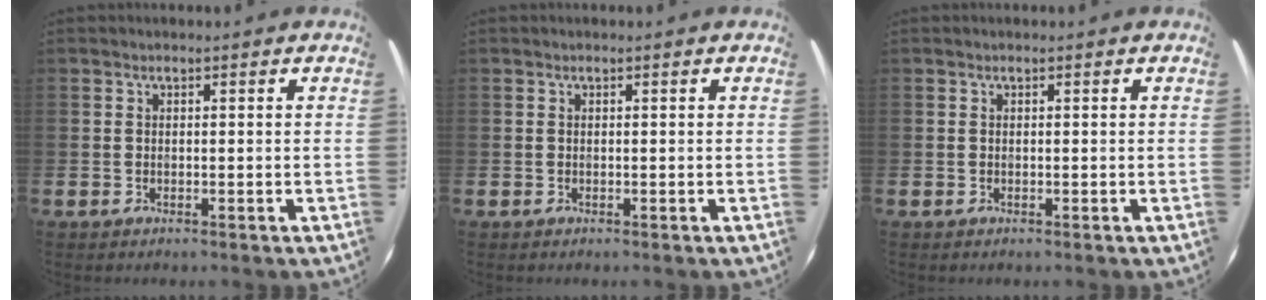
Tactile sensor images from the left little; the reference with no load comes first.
{"total": 0.0}
{"total": 0.0}